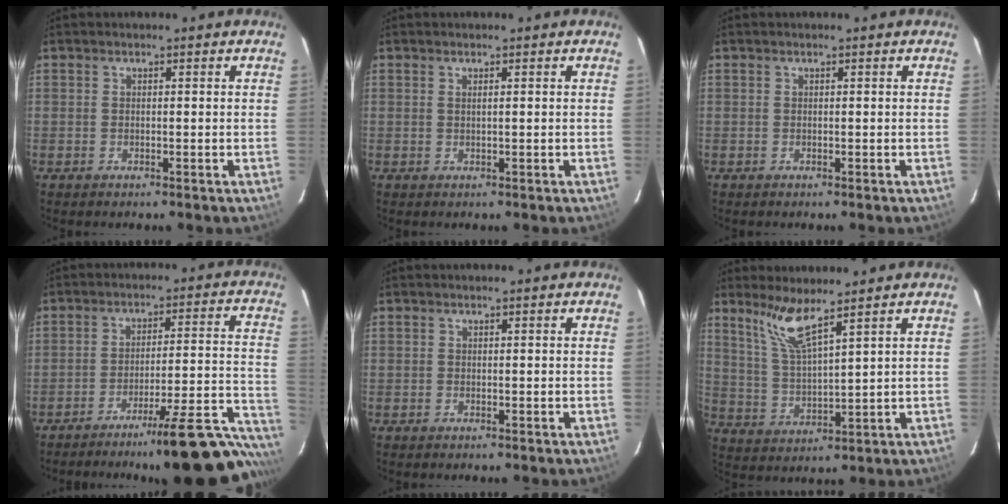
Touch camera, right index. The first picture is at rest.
{"total": 0.6, "force": [0.2, -0.2, 0.6], "torque": [-0.011, 0.002, 0.004]}
{"total": 0.0}
{"total": 21.9, "force": [-18.3, 1.8, 11.8], "torque": [-0.130, -0.007, -0.253]}
{"total": 0.0}
{"total": 7.4, "force": [5.6, 0.3, 4.9], "torque": [-0.097, -0.004, 0.120]}